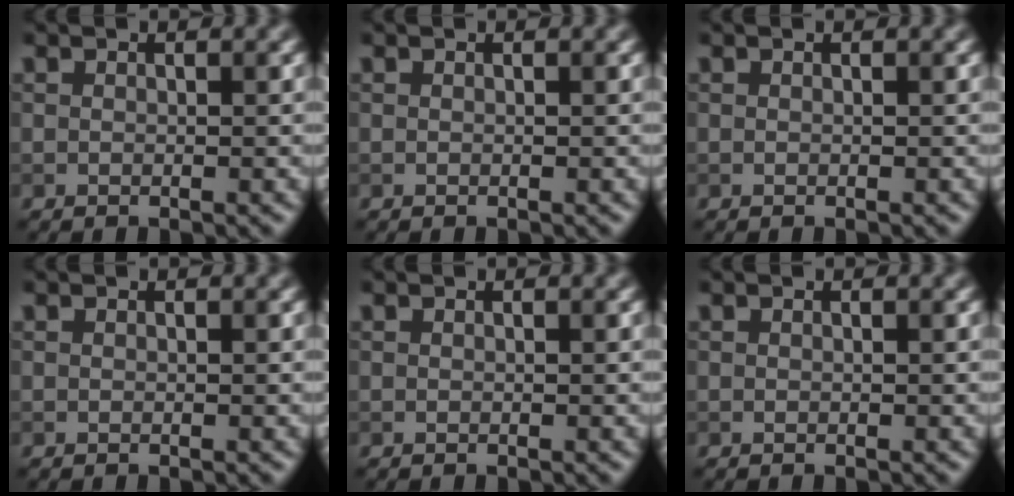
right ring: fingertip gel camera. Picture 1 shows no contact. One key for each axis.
{"total": 0.0}
{"total": 0.0}
{"total": 0.0}
{"total": 0.0}
{"total": 0.0}